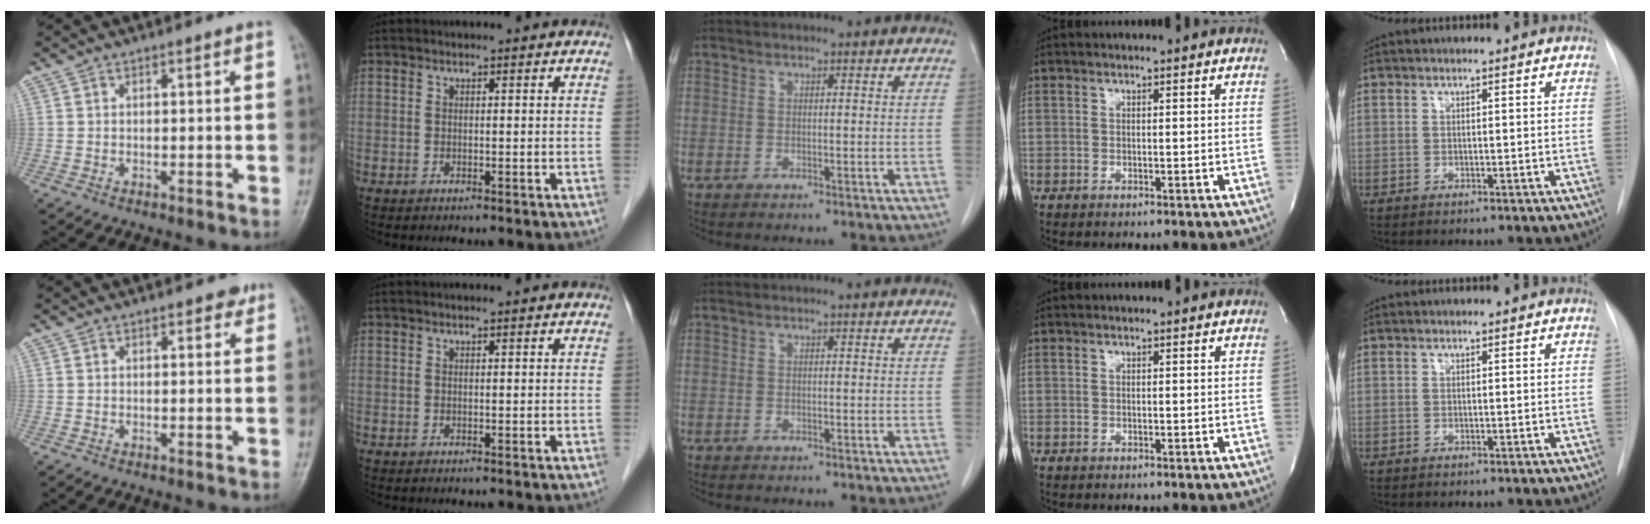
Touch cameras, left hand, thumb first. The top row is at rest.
{"thumb": {"total": 1.8, "force": [1.2, 1.0, 1.0], "torque": [0.001, -0.003, 0.011]}, "index": {"total": 0.7, "force": [0.5, -0.1, 0.4], "torque": [-0.006, 0.004, 0.010]}}